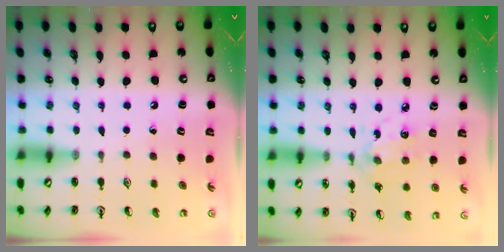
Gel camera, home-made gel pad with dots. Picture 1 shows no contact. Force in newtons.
{"total": 6.1, "press": 6.1, "slide": 0.5}